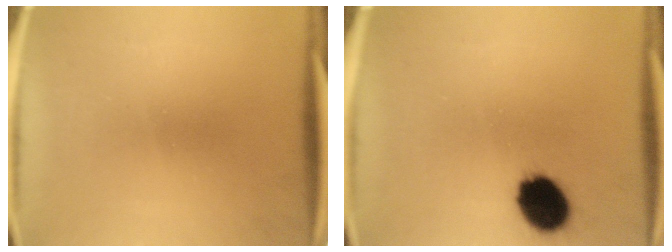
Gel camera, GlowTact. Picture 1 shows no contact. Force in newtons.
{"total": 11.2}